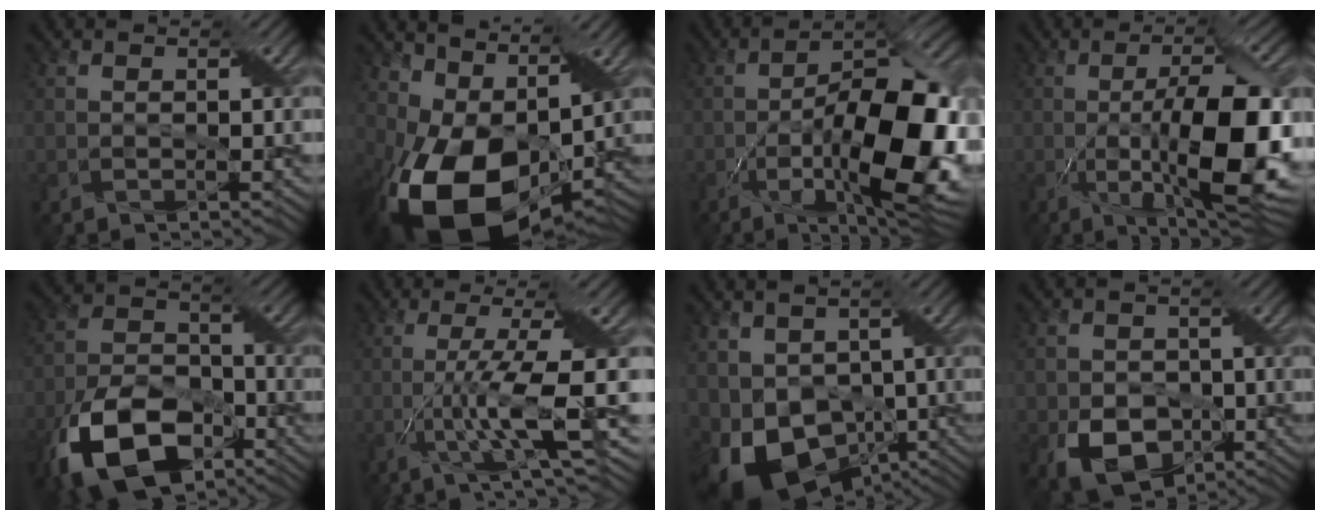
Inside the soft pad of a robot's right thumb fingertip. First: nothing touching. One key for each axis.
{"total": 16.0, "fx": -0.8, "fy": 10.2, "fz": 12.2, "tx": -0.243, "ty": -0.021, "tz": -0.004}
{"total": 18.8, "fx": -5.6, "fy": 7.6, "fz": 16.2, "tx": -0.237, "ty": -0.007, "tz": -0.088}
{"total": 16.5, "fx": -3.4, "fy": 5.2, "fz": 15.3, "tx": -0.234, "ty": -0.007, "tz": -0.052}
{"total": 15.5, "fx": -8.8, "fy": 8.8, "fz": 9.3, "tx": -0.199, "ty": -0.031, "tz": -0.174}
{"total": 9.6, "fx": -1.9, "fy": 1.1, "fz": 9.3, "tx": -0.158, "ty": 0.016, "tz": -0.035}
{"total": 13.8, "fx": -4.2, "fy": 10.0, "fz": 8.5, "tx": -0.162, "ty": -0.026, "tz": -0.056}
{"total": 7.4, "fx": -2.7, "fy": 5.6, "fz": 3.9, "tx": -0.077, "ty": -0.021, "tz": -0.046}